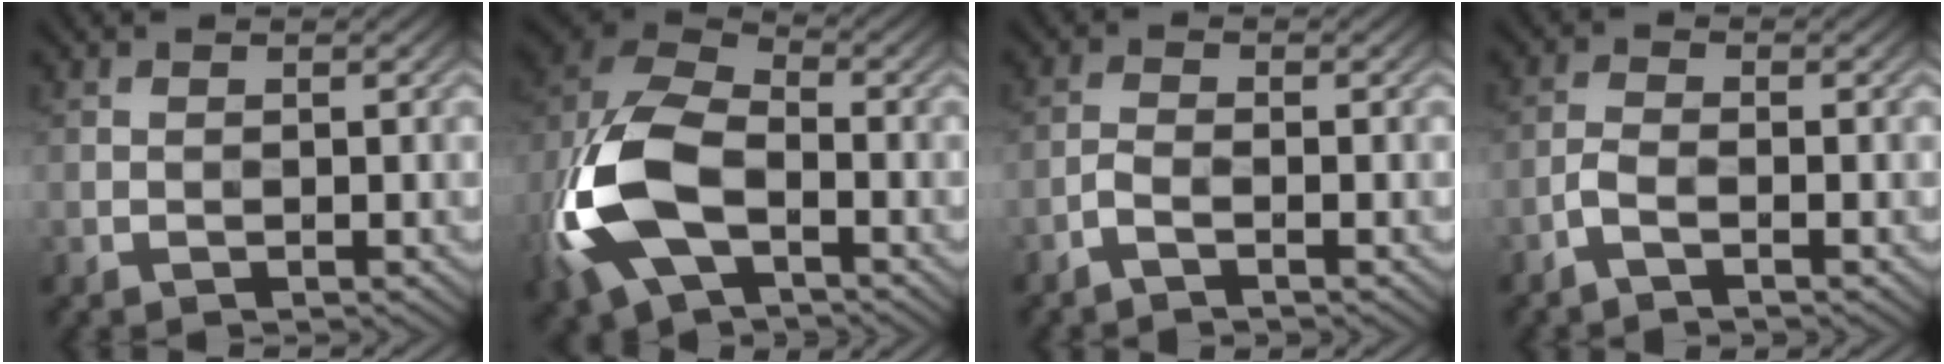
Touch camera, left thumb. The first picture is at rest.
{"total": 16.5, "force": [-5.1, 9.6, 12.4], "torque": [-0.326, -0.027, -0.108]}
{"total": 1.6, "force": [-1.1, 0.2, 1.0], "torque": [-0.025, 0.004, -0.030]}
{"total": 1.9, "force": [-1.3, 0.4, 1.4], "torque": [-0.035, 0.004, -0.034]}